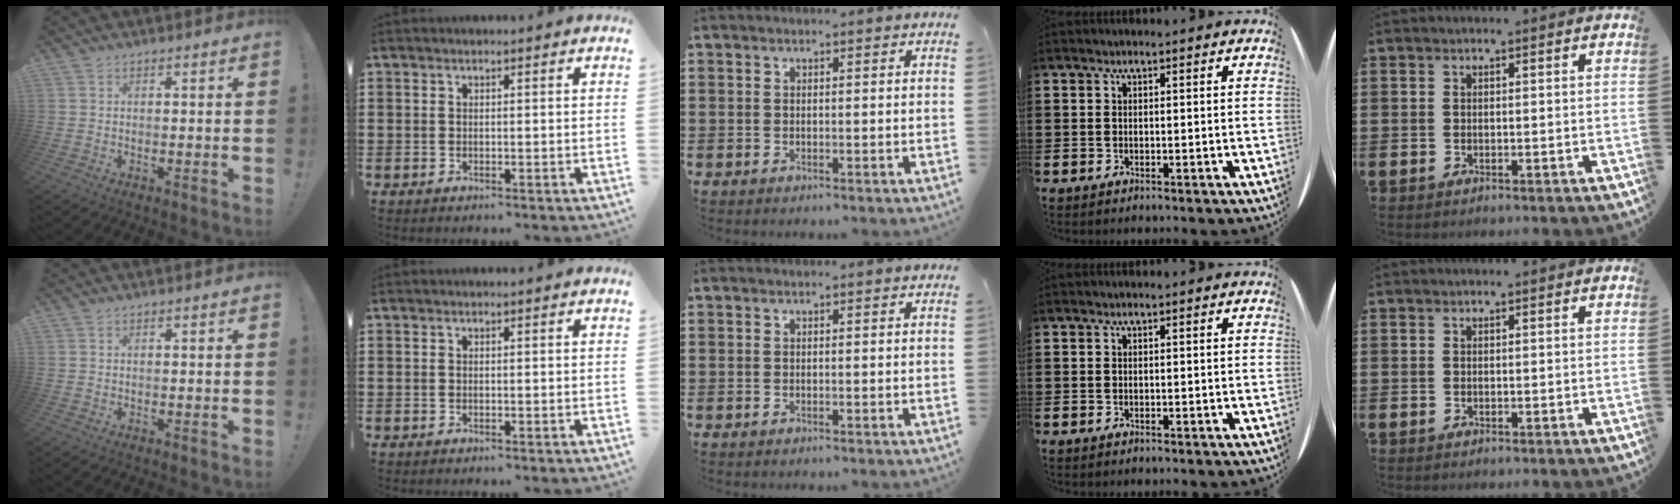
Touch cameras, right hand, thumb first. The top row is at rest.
{}